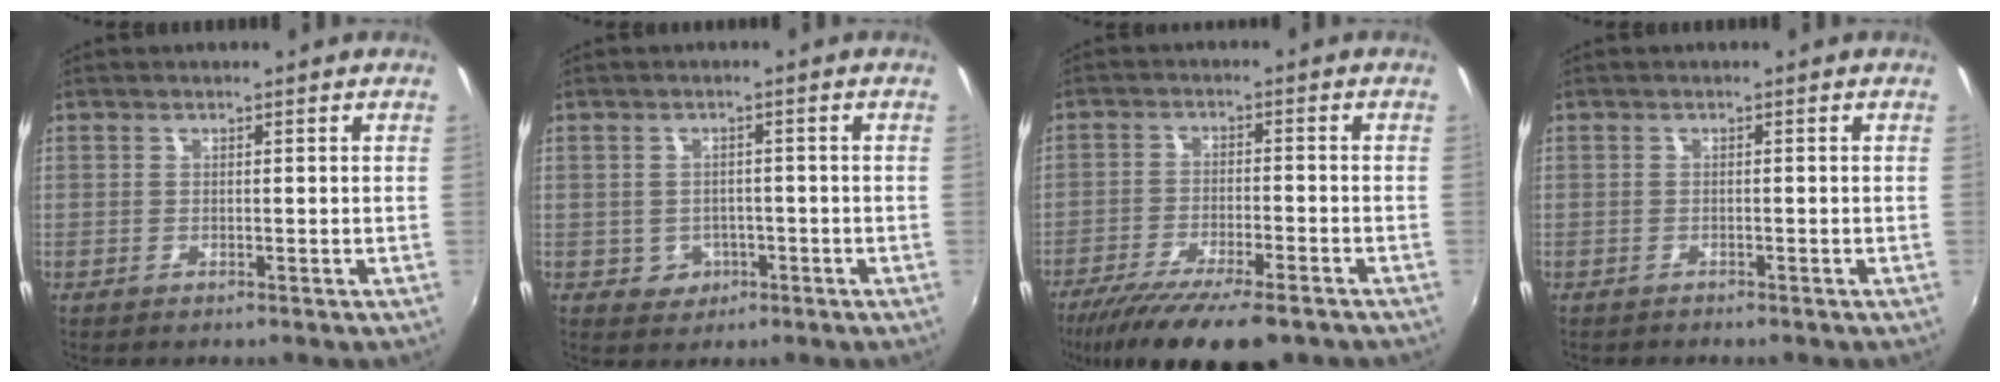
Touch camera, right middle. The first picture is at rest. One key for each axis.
{"total": 3.9, "fx": -1.2, "fy": 3.6, "fz": 0.8, "tx": -0.027, "ty": 0.004, "tz": -0.009}
{"total": 15.4, "fx": -11.8, "fy": 3.4, "fz": 9.2, "tx": -0.183, "ty": -0.049, "tz": -0.191}
{"total": 0.9, "fx": -0.9, "fy": 0.3, "fz": 0.1, "tx": -0.007, "ty": -0.003, "tz": -0.013}